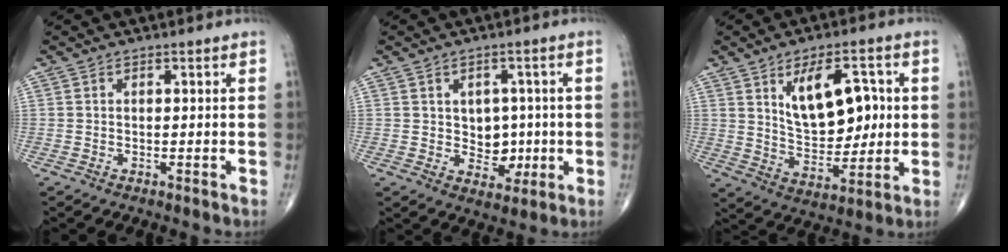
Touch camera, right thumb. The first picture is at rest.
{"total": 6.3, "force": [0.0, 5.1, 3.8], "torque": [-0.011, 0.000, 0.006]}
{"total": 14.1, "force": [3.4, 7.7, 11.3], "torque": [-0.142, -0.015, 0.066]}